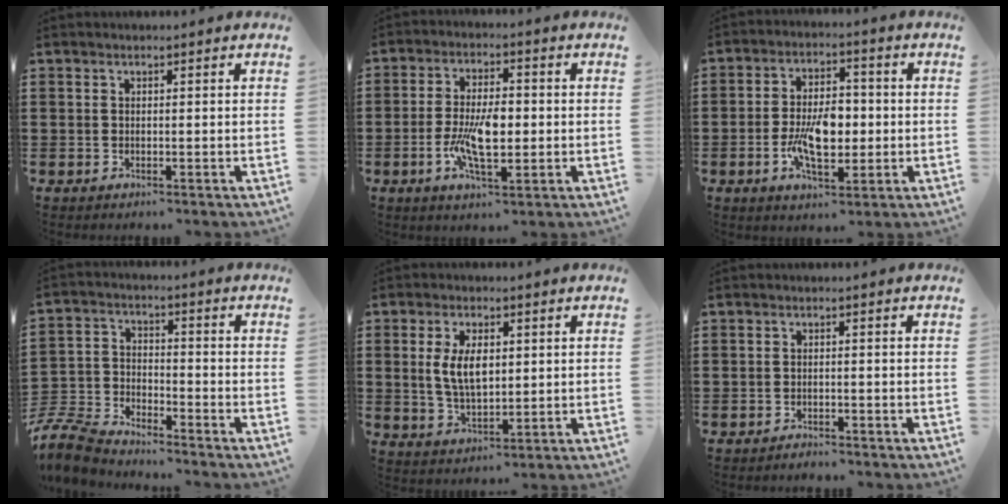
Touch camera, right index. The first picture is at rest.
{"total": 8.3, "force": [-1.2, 3.6, 7.4], "torque": [-0.162, -0.001, -0.029]}
{"total": 8.5, "force": [-1.4, 4.6, 7.1], "torque": [-0.126, 0.001, -0.030]}
{"total": 7.9, "force": [-7.6, 1.4, 1.7], "torque": [-0.059, 0.002, -0.157]}
{"total": 6.8, "force": [1.1, 3.6, 5.7], "torque": [-0.116, 0.005, 0.014]}
{"total": 1.1, "force": [-1.1, 0.2, -0.1], "torque": [-0.002, 0.005, -0.025]}